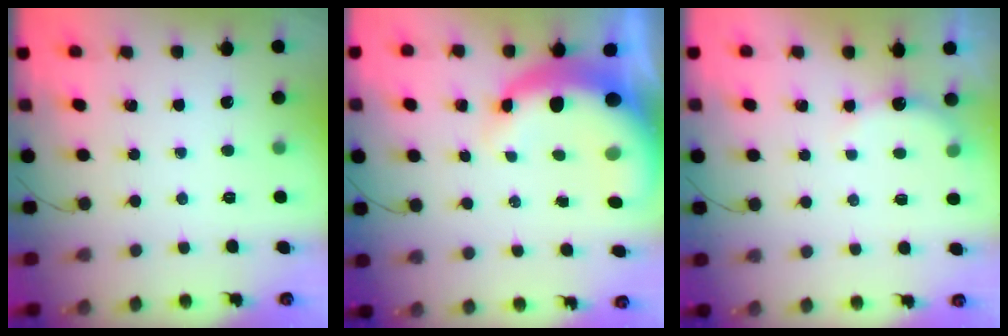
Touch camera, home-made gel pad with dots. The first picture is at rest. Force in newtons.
{"total": 12.8, "press": 12.5, "slide": 3.0}
{"total": 3.8, "press": 3.7, "slide": 0.8}